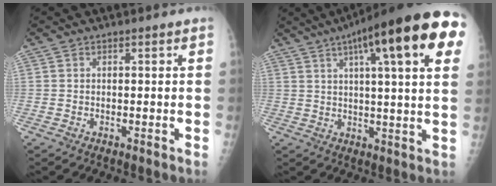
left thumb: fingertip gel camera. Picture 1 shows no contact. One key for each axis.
{"total": 23.8, "fx": 10.8, "fy": 4.7, "fz": 20.7, "tx": -0.291, "ty": 0.004, "tz": 0.143}